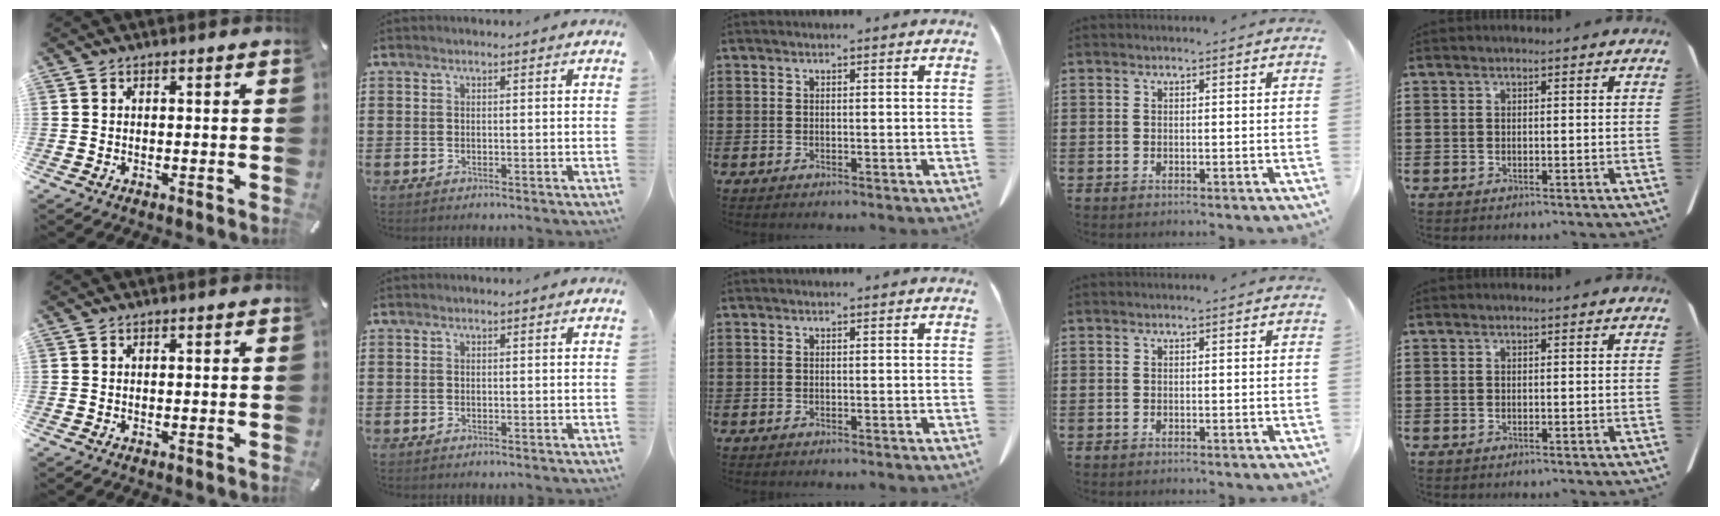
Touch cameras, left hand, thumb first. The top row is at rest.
{}